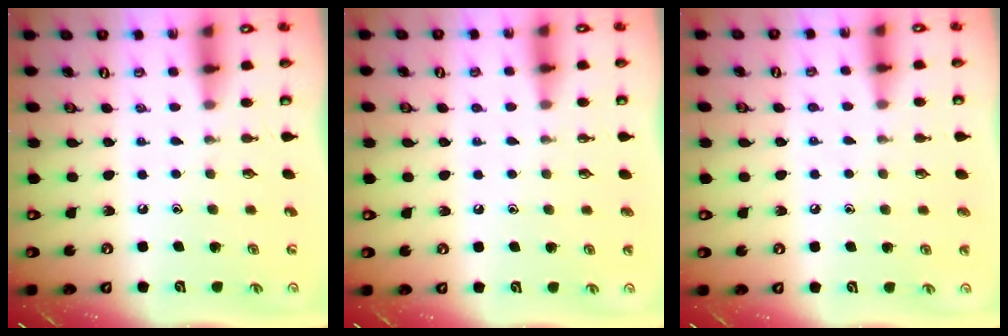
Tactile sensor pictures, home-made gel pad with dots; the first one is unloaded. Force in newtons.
{"total": 1.1, "press": 1.1, "slide": 0.3}
{"total": 5.2, "press": 5.1, "slide": 0.6}